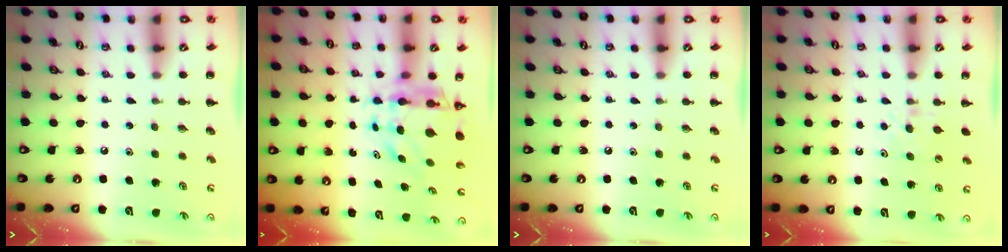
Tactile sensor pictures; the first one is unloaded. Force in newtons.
{"total": 9.2, "press": 8.7, "slide": 3.0}
{"total": 0.0}
{"total": 4.7, "press": 4.4, "slide": 1.7}